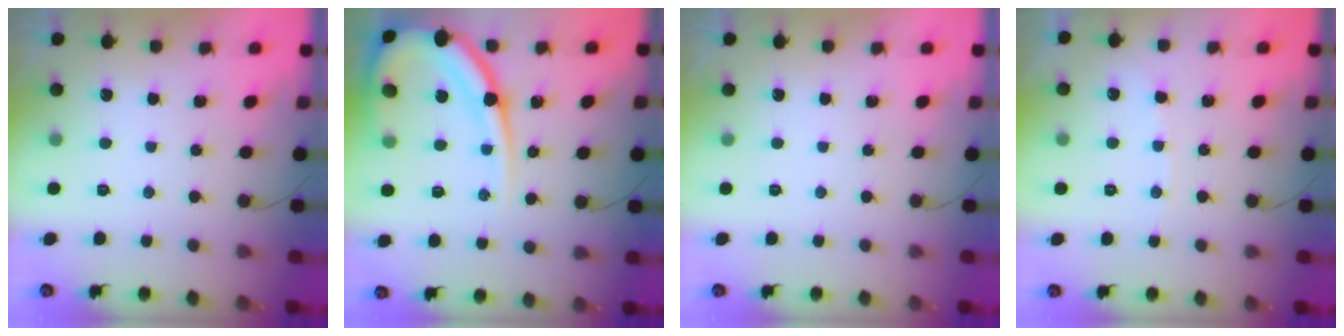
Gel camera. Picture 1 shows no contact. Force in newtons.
{"total": 17.4, "press": 17.4, "slide": 1.7}
{"total": 0.0}
{"total": 3.4, "press": 3.4, "slide": 0.5}